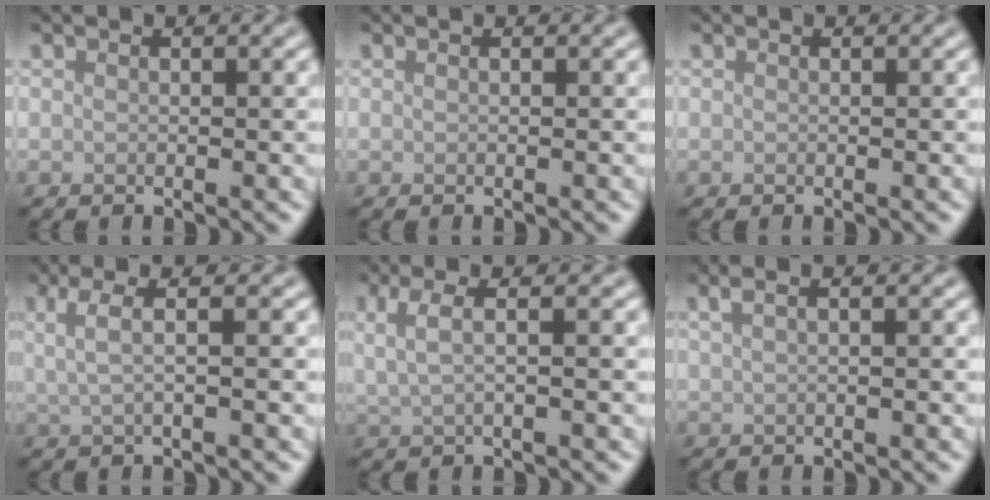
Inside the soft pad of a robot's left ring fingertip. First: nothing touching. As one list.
[{"total": 0.0}, {"total": 0.0}, {"total": 2.7, "force": [0.9, 0.7, 2.5], "torque": [-0.047, 0.001, 0.015]}, {"total": 2.5, "force": [0.9, 0.7, 2.3], "torque": [-0.044, 0.000, 0.015]}, {"total": 3.1, "force": [1.7, 1.4, 2.2], "torque": [-0.024, 0.014, 0.004]}]